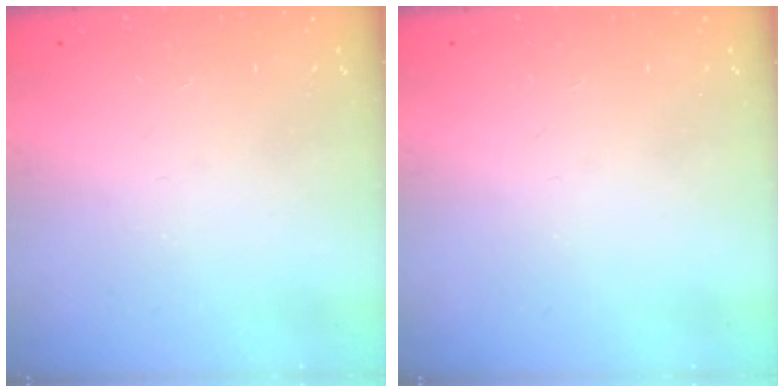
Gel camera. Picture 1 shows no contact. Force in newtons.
{"total": 0.0}